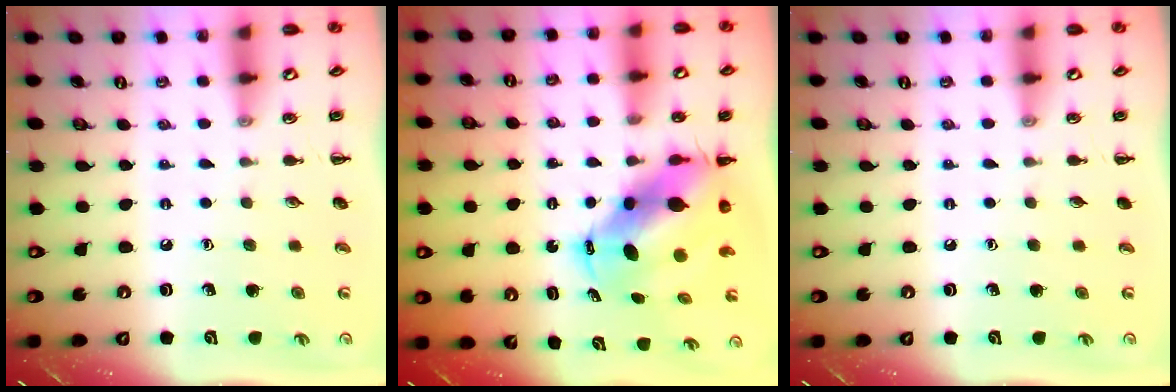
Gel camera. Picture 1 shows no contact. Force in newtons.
{"total": 9.6, "press": 9.3, "slide": 2.5}
{"total": 0.0}